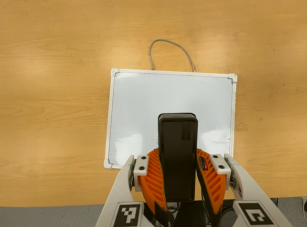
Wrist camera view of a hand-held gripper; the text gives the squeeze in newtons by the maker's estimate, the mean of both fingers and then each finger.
{"total": 6.0, "left": 5.2, "right": 6.8}